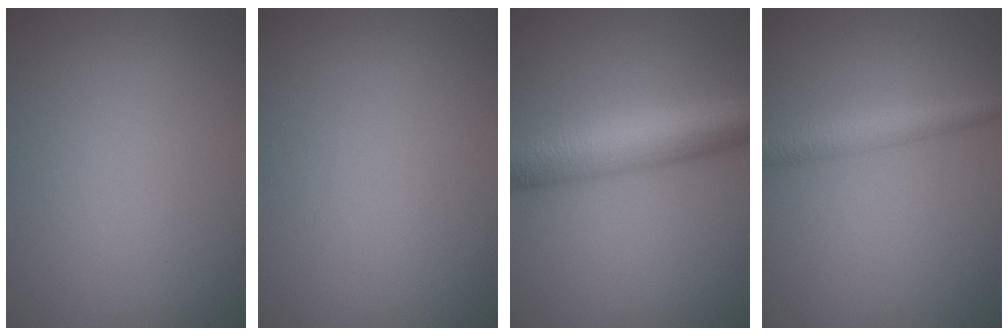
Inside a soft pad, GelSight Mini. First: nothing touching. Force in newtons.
{"total": 0.0}
{"total": 7.2, "press": 7.2, "slide": 0.1}
{"total": 2.4, "press": 2.4, "slide": 0.1}